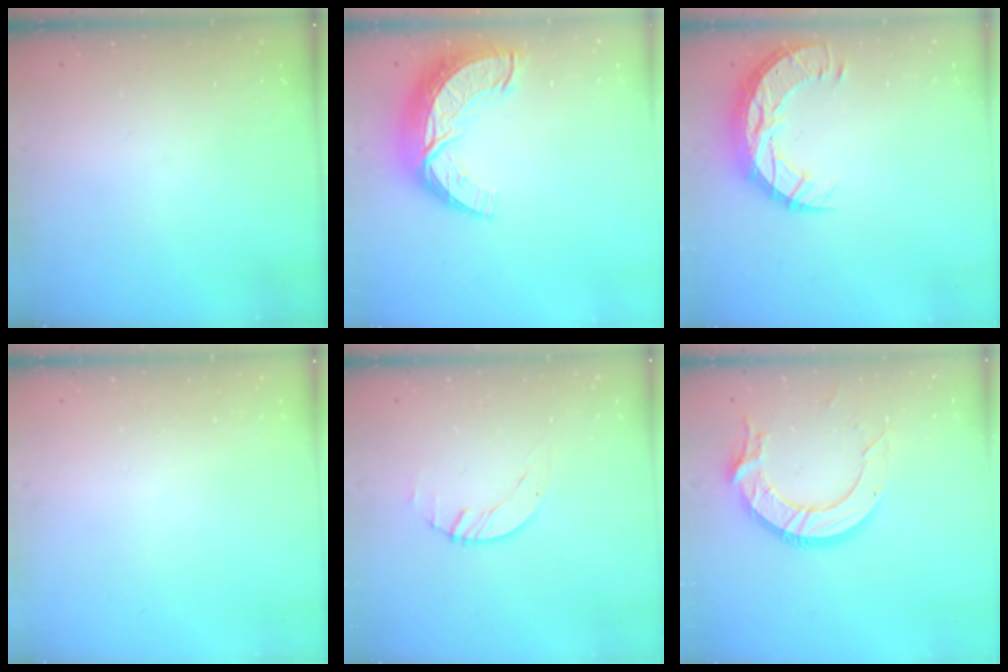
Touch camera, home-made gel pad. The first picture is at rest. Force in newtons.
{"total": 15.1, "press": 15.1, "slide": 1.3}
{"total": 11.7, "press": 11.7, "slide": 0.8}
{"total": 0.0}
{"total": 0.8, "press": 0.8, "slide": 0.2}
{"total": 13.5, "press": 13.4, "slide": 1.6}